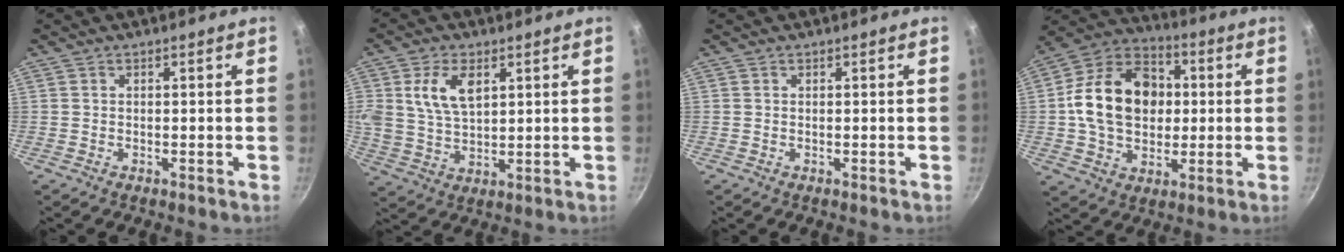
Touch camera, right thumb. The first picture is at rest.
{"total": 9.2, "force": [3.4, 5.5, 6.6], "torque": [-0.118, -0.016, 0.066]}
{"total": 0.0}
{"total": 18.4, "force": [1.3, 14.0, 11.8], "torque": [-0.170, 0.026, 0.010]}